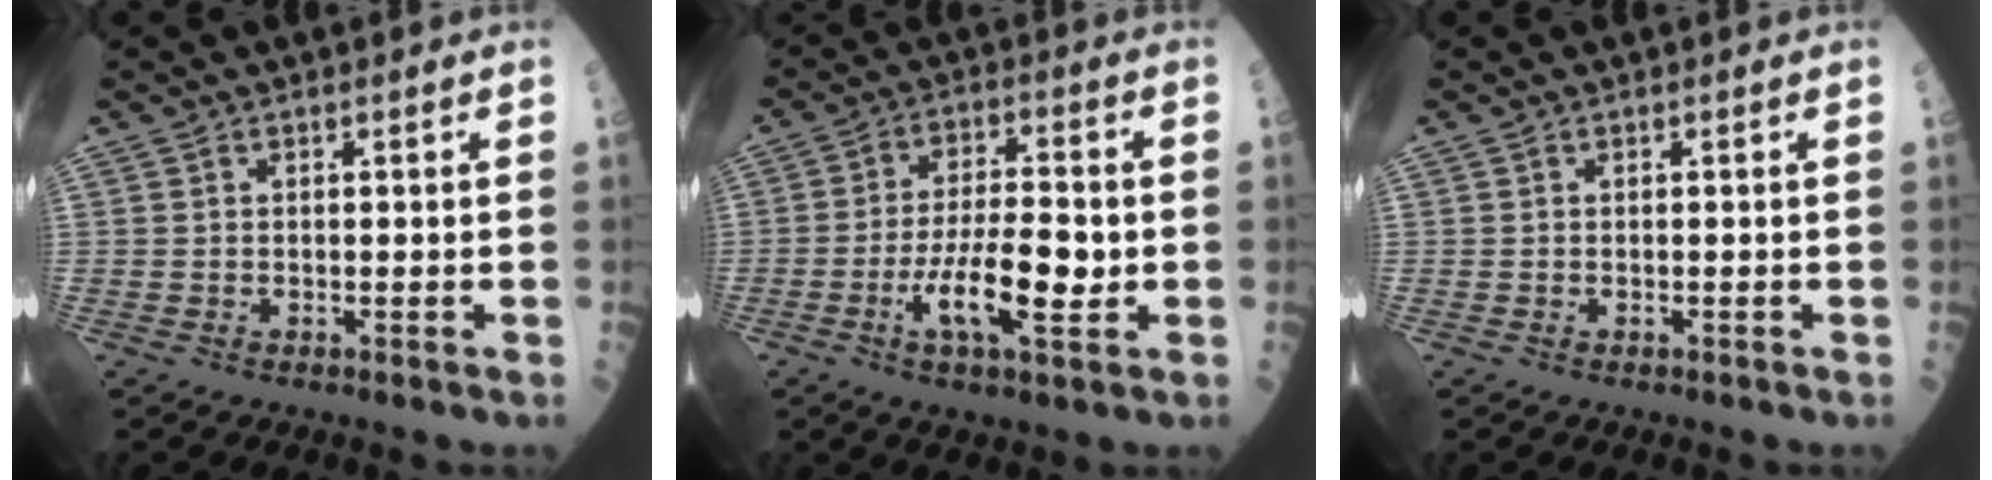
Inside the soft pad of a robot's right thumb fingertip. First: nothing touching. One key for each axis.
{"total": 12.4, "fx": -2.8, "fy": 4.0, "fz": 11.4, "tx": -0.201, "ty": 0.013, "tz": -0.047}
{"total": 0.0}